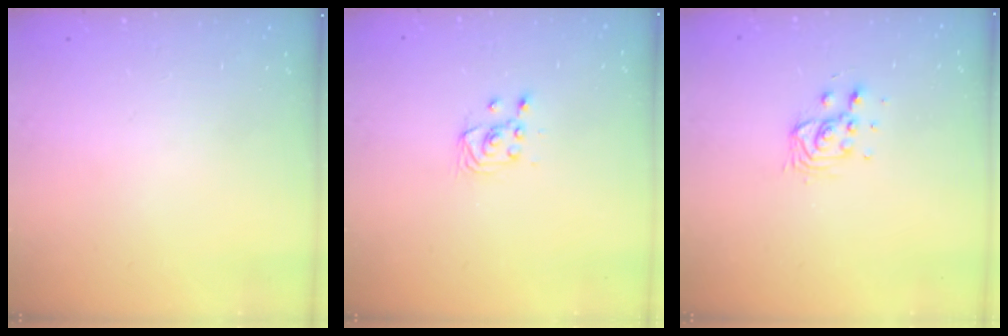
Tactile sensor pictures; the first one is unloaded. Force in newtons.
{"total": 2.9, "press": 2.6, "slide": 1.3}
{"total": 5.8, "press": 5.7, "slide": 1.2}